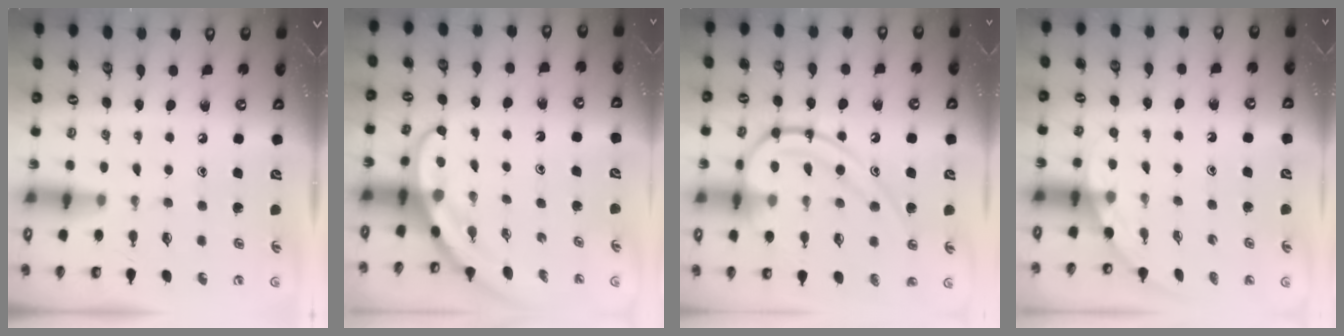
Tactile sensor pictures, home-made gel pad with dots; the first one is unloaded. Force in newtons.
{"total": 3.5, "press": 3.5, "slide": 0.3}
{"total": 15.4, "press": 15.3, "slide": 1.4}
{"total": 1.8, "press": 1.8, "slide": 0.1}